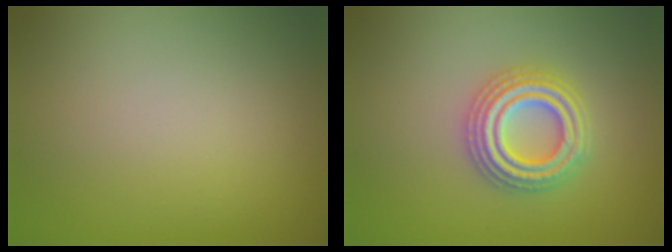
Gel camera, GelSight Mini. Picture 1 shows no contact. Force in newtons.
{"total": 4.4, "press": 4.4, "slide": 0.7}